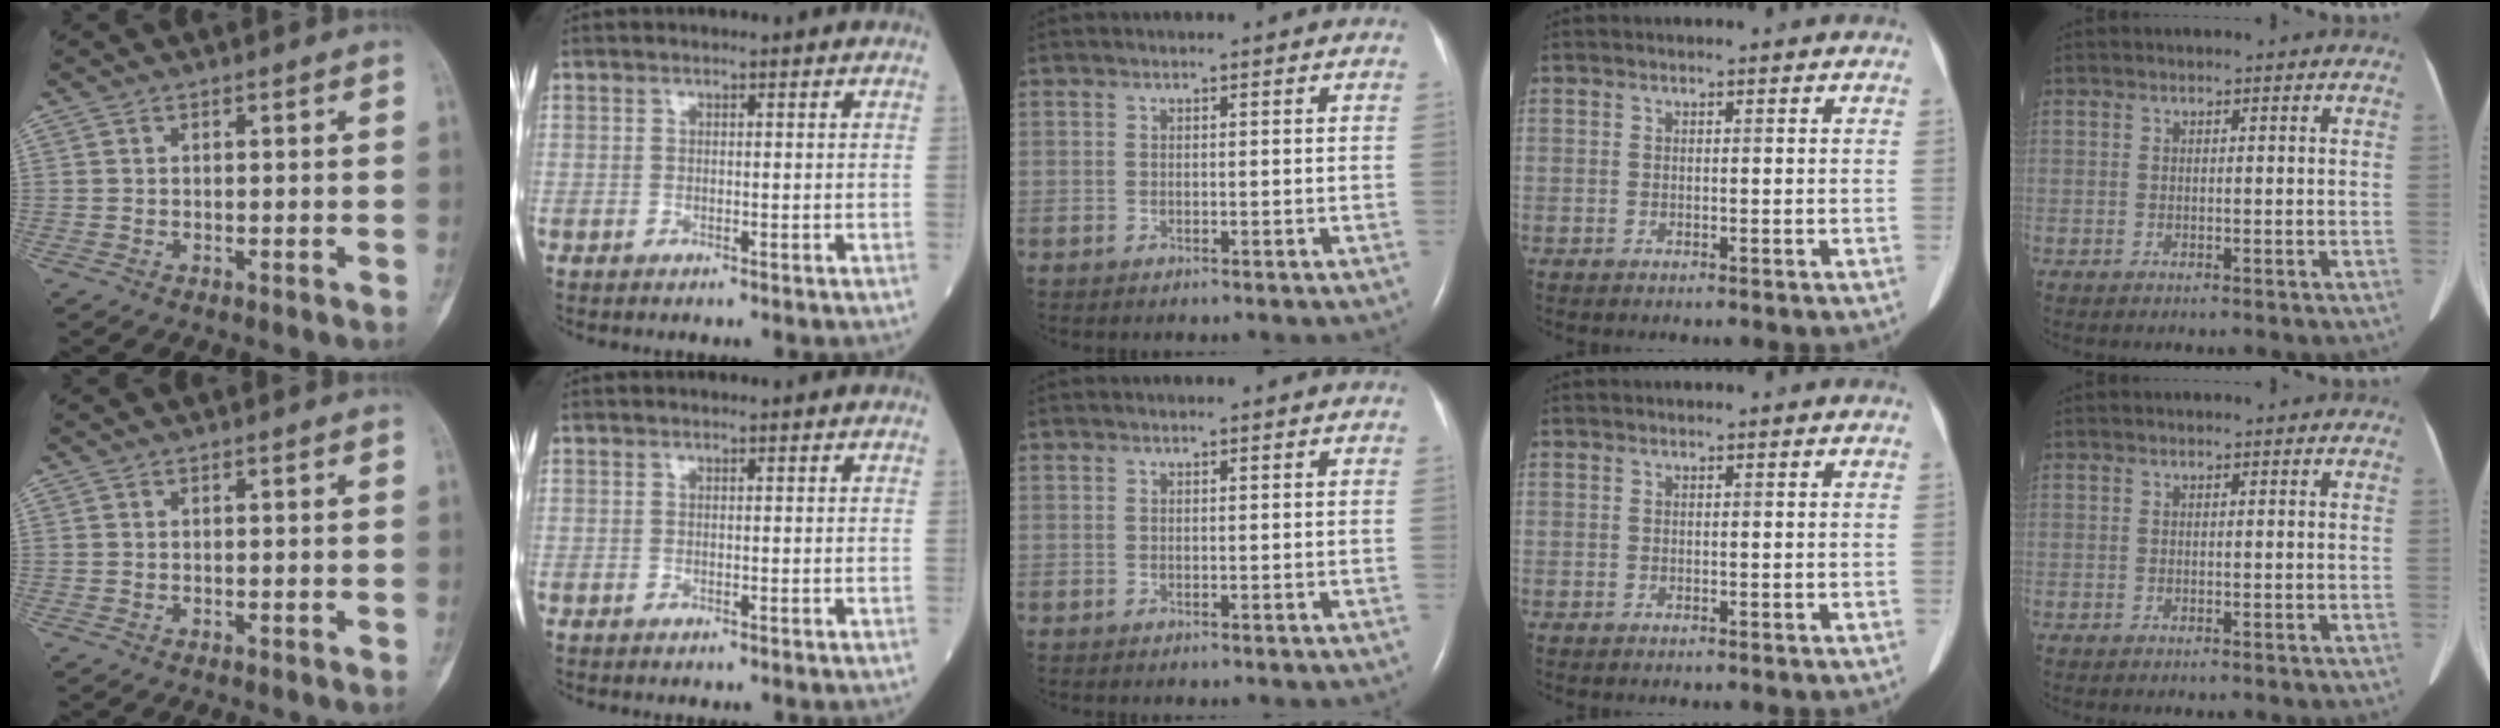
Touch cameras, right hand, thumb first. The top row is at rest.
{}